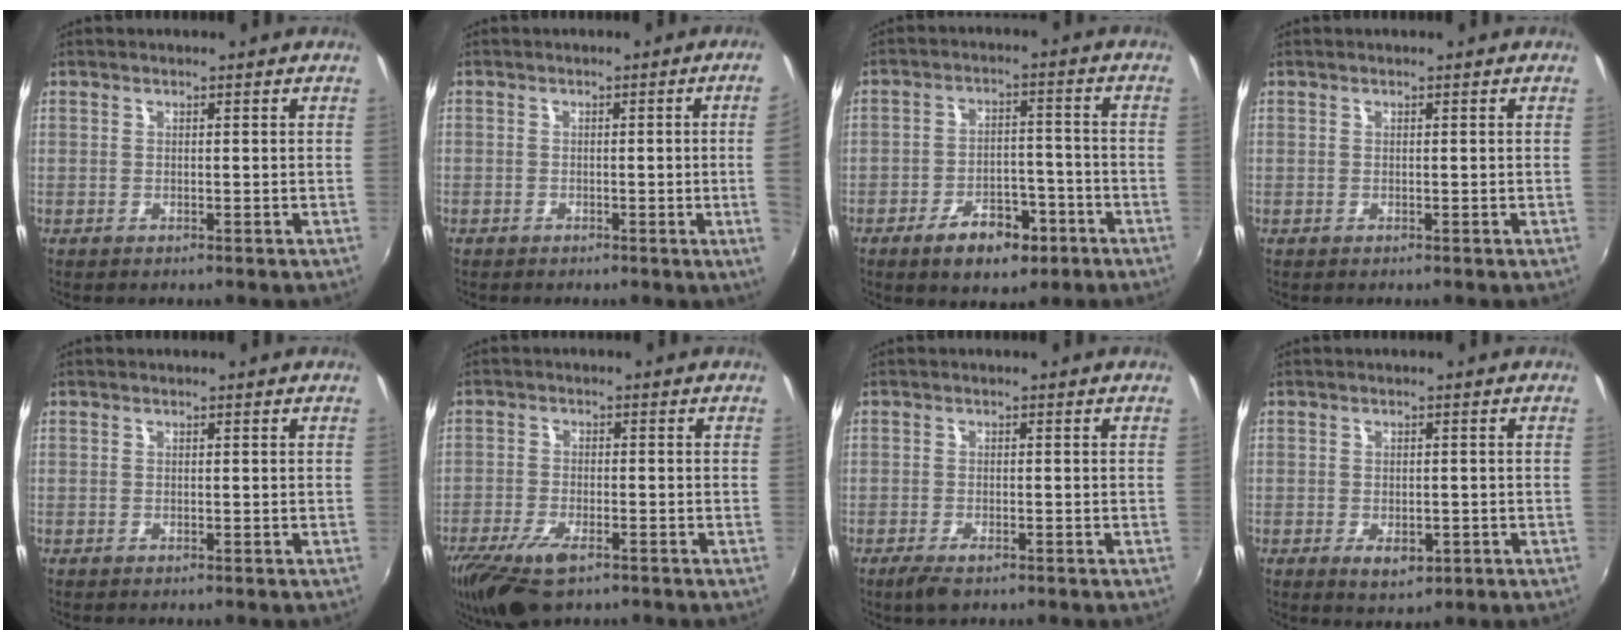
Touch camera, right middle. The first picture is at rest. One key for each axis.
{"total": 4.1, "fx": -0.2, "fy": -1.6, "fz": 3.8, "tx": -0.061, "ty": -0.010, "tz": 0.003}
{"total": 9.3, "fx": -5.5, "fy": 4.8, "fz": 5.8, "tx": -0.112, "ty": 0.011, "tz": -0.073}
{"total": 0.0}
{"total": 0.0}
{"total": 10.2, "fx": -6.6, "fy": 3.7, "fz": 6.8, "tx": -0.160, "ty": -0.032, "tz": -0.122}
{"total": 3.4, "fx": -2.2, "fy": 1.1, "fz": 2.3, "tx": -0.053, "ty": -0.011, "tz": -0.041}
{"total": 4.1, "fx": -1.5, "fy": 2.3, "fz": 3.0, "tx": -0.057, "ty": -0.010, "tz": -0.017}